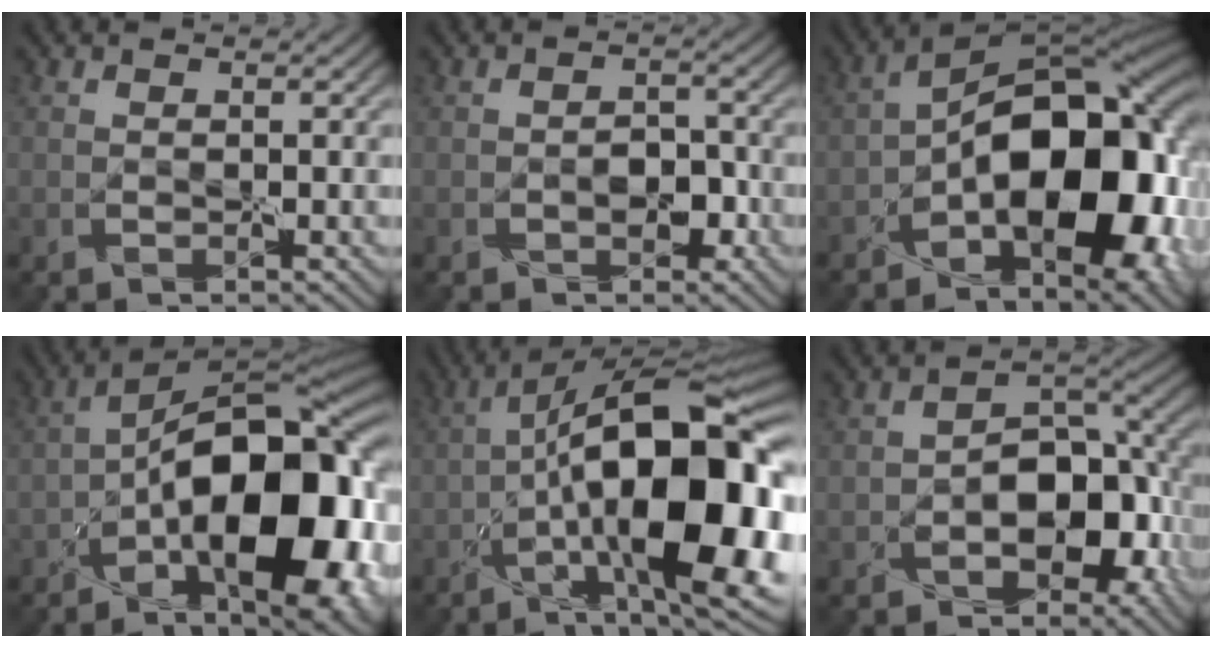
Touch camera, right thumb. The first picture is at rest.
{"total": 1.6, "force": [-1.0, 1.1, 0.6], "torque": [-0.001, 0.007, -0.017]}
{"total": 14.7, "force": [-3.8, 7.5, 12.0], "torque": [-0.149, 0.012, -0.069]}
{"total": 17.1, "force": [-4.6, 8.0, 14.3], "torque": [-0.186, 0.006, -0.074]}
{"total": 17.4, "force": [-2.7, 6.6, 15.9], "torque": [-0.232, 0.022, -0.048]}
{"total": 7.9, "force": [-2.9, 5.1, 5.3], "torque": [-0.069, -0.004, -0.051]}